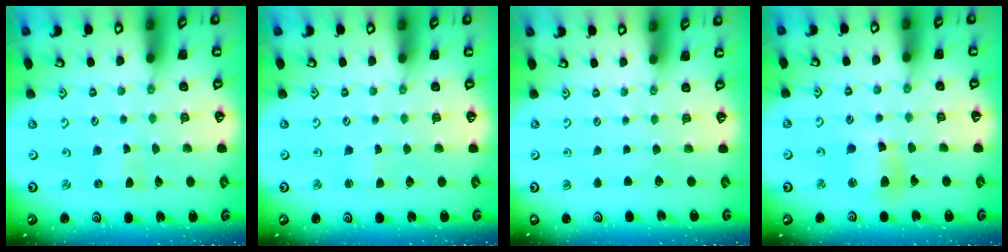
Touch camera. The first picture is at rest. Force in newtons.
{"total": 0.9, "press": 0.9, "slide": 0.0}
{"total": 0.0}
{"total": 10.0, "press": 9.9, "slide": 1.3}